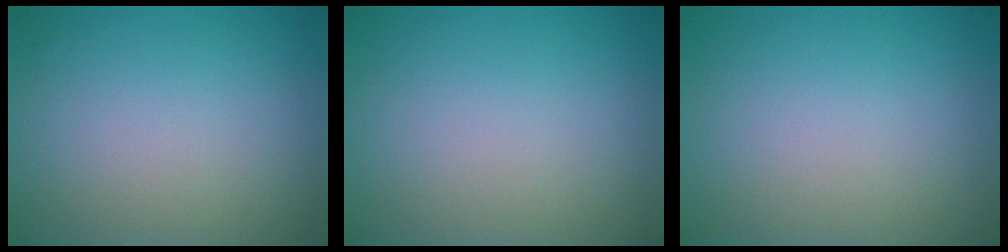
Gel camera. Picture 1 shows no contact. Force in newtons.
{"total": 0.0}
{"total": 0.0}